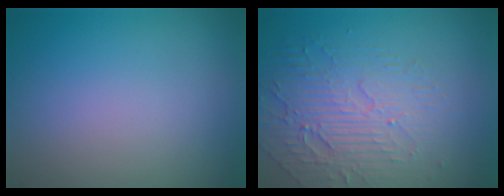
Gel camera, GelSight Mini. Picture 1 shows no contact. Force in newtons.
{"total": 4.5, "press": 3.9, "slide": 2.2}